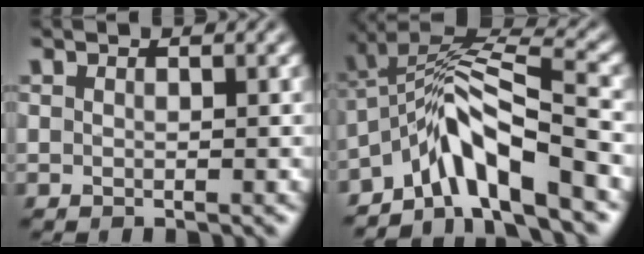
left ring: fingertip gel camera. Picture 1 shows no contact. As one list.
[{"total": 7.4, "force": [-4.5, 1.8, 5.6], "torque": [-0.091, 0.015, -0.089]}]